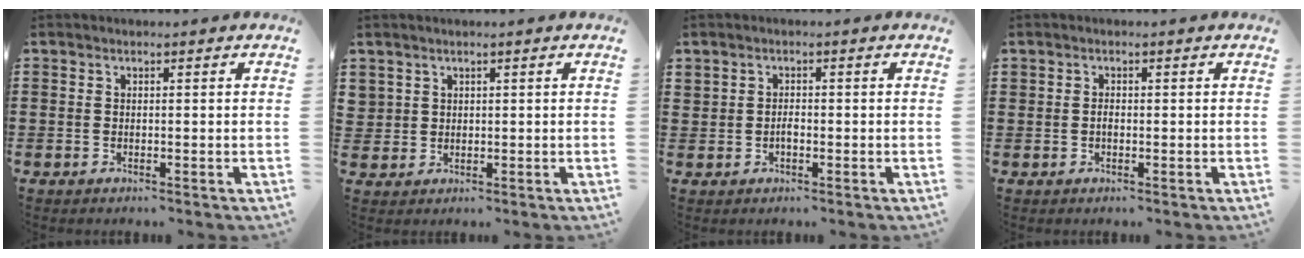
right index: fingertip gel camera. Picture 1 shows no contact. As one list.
[{"total": 1.7, "force": [1.2, 1.3, 0.1], "torque": [-0.009, 0.004, 0.024]}, {"total": 1.3, "force": [-0.3, 0.8, 0.9], "torque": [-0.019, 0.000, -0.006]}, {"total": 0.9, "force": [-0.2, 0.6, 0.6], "torque": [-0.015, -0.002, -0.004]}]